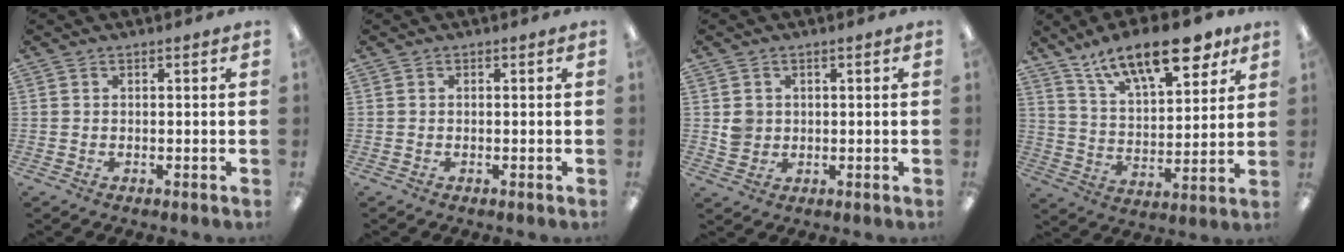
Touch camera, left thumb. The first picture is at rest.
{"total": 0.0}
{"total": 3.3, "force": [0.7, 3.1, 0.8], "torque": [-0.014, 0.002, 0.012]}
{"total": 17.9, "force": [12.1, 7.4, 10.9], "torque": [-0.161, -0.061, 0.201]}